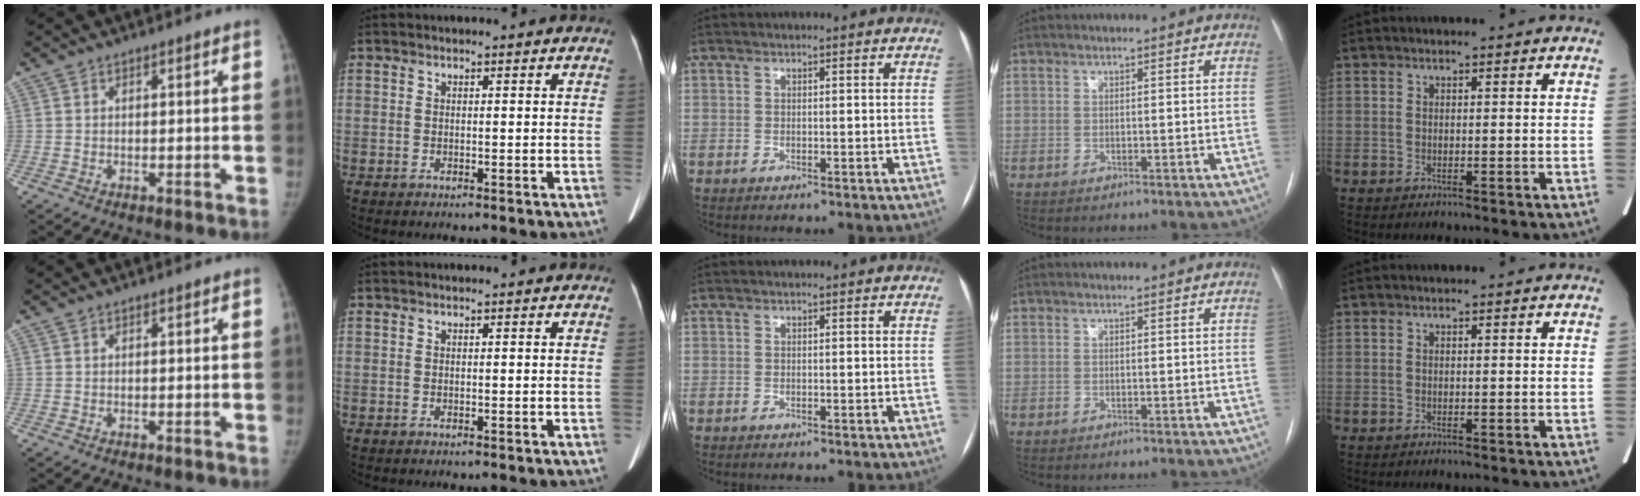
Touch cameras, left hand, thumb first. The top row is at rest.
{}